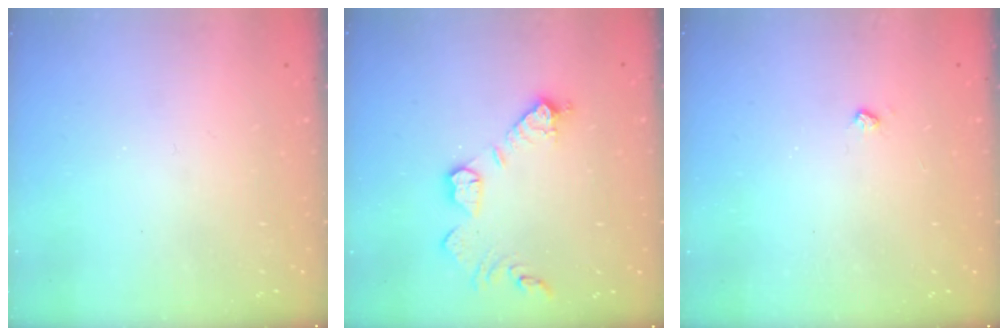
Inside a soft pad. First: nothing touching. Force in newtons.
{"total": 12.9, "press": 12.8, "slide": 0.9}
{"total": 3.8, "press": 3.7, "slide": 0.7}